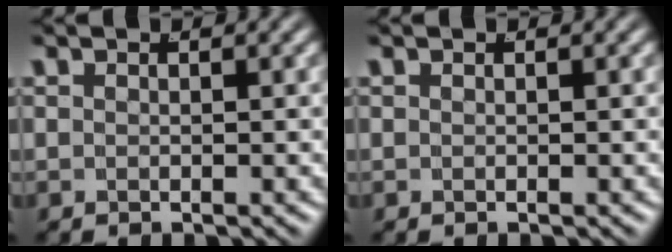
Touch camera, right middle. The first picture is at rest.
{"total": 0.0}